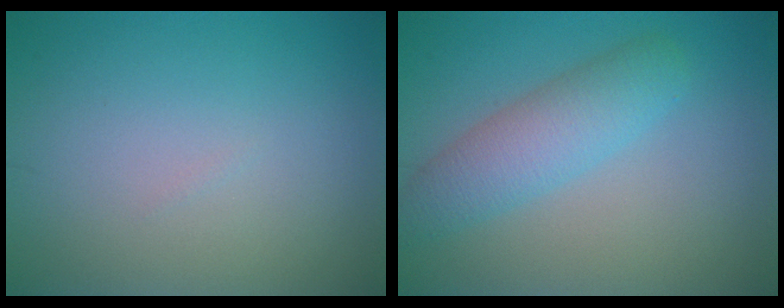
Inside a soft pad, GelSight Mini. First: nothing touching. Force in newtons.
{"total": 4.2, "press": 4.2, "slide": 0.1}